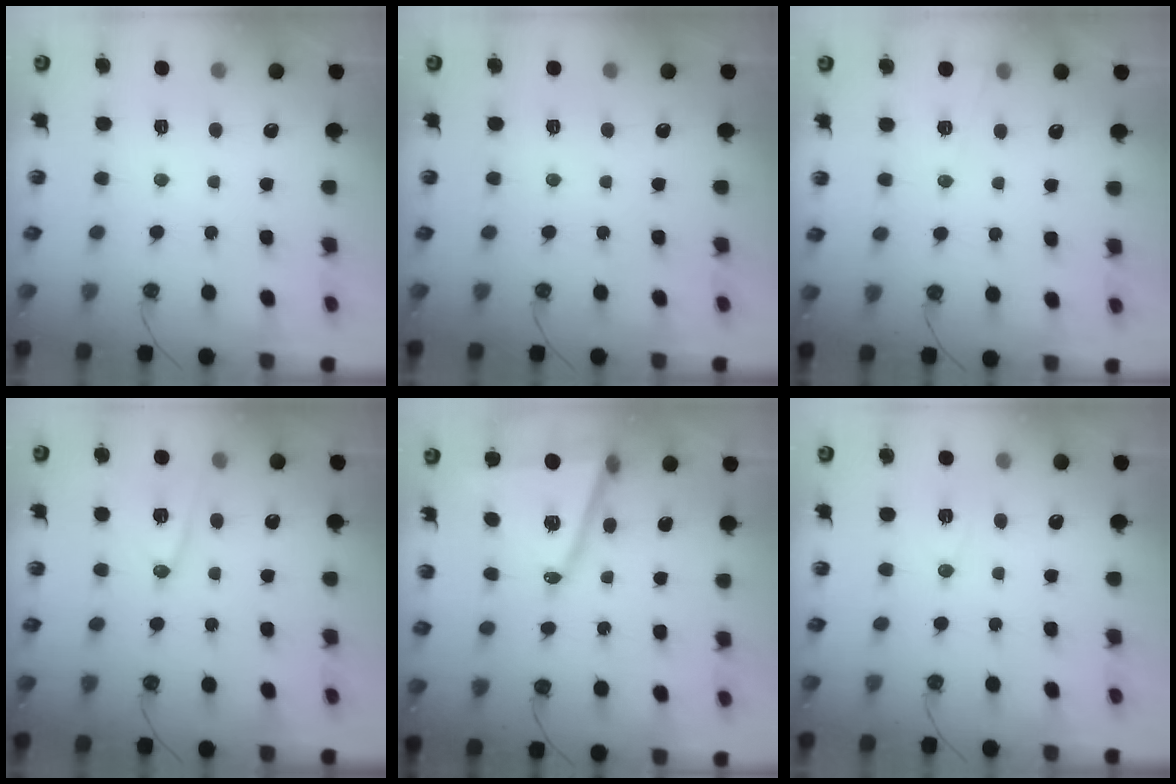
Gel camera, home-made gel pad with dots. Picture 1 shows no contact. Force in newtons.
{"total": 0.0}
{"total": 4.9, "press": 2.4, "slide": 4.3}
{"total": 11.8, "press": 11.2, "slide": 3.5}
{"total": 15.8, "press": 15.3, "slide": 3.8}
{"total": 7.6, "press": 6.2, "slide": 4.4}